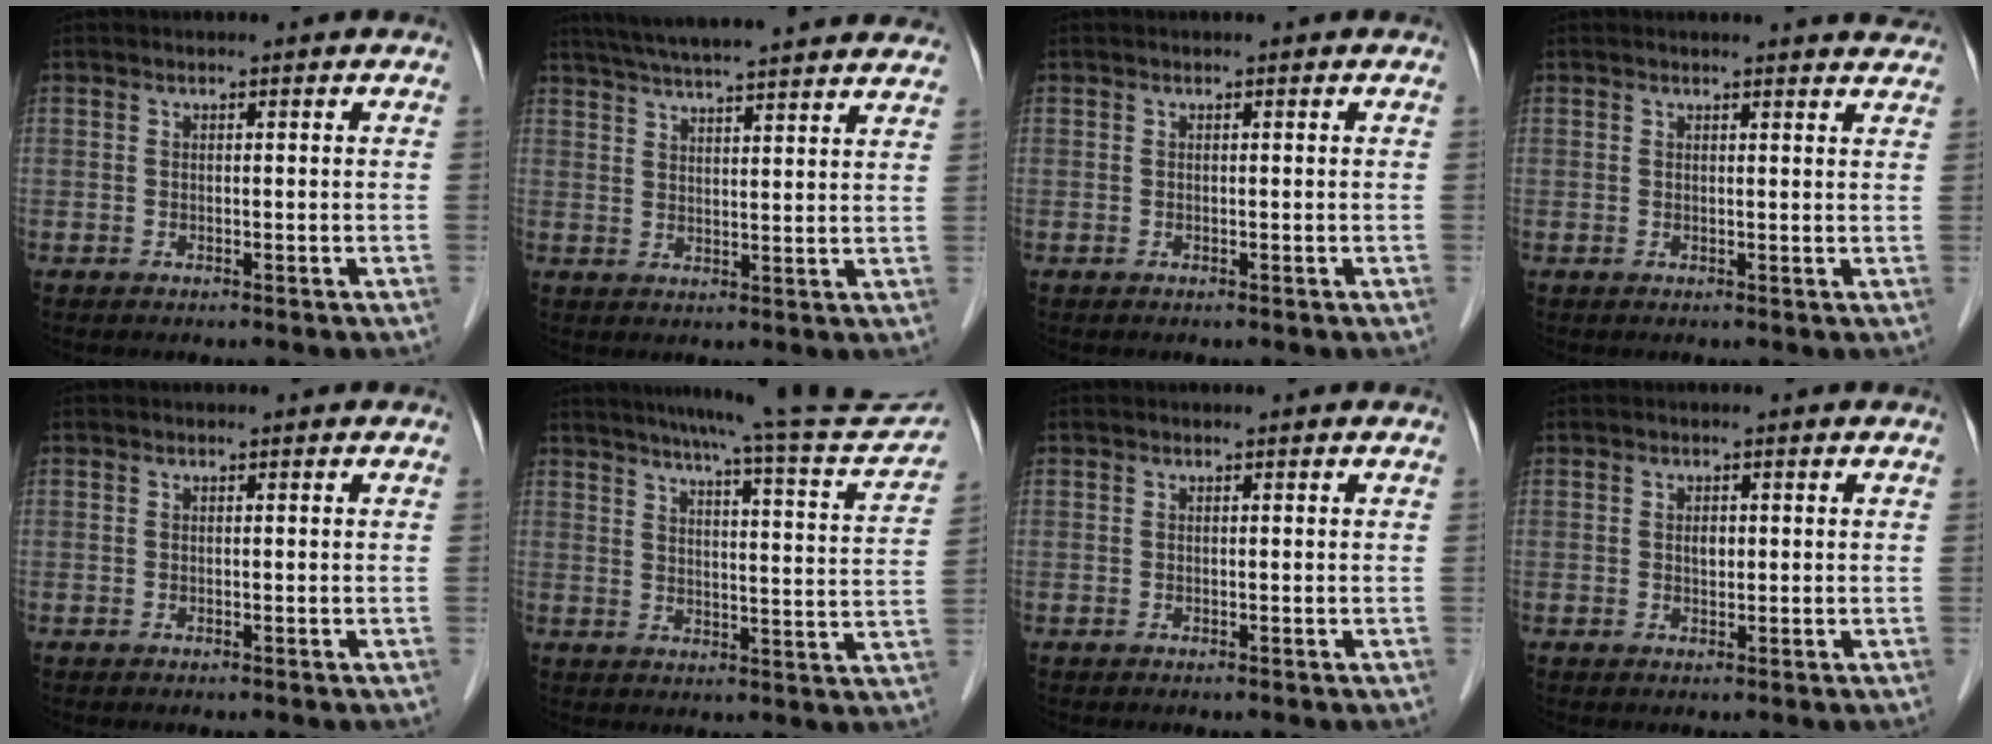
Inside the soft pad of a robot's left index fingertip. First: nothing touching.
{"total": 23.0, "force": [20.6, 1.4, 10.1], "torque": [-0.165, 0.019, 0.270]}
{"total": 0.0}
{"total": 4.8, "force": [4.7, 0.2, 0.8], "torque": [-0.011, -0.009, 0.031]}
{"total": 0.0}
{"total": 19.4, "force": [17.8, -0.4, 7.6], "torque": [-0.112, -0.055, 0.217]}
{"total": 0.0}
{"total": 1.2, "force": [0.2, 0.7, 0.9], "torque": [-0.015, 0.001, 0.004]}